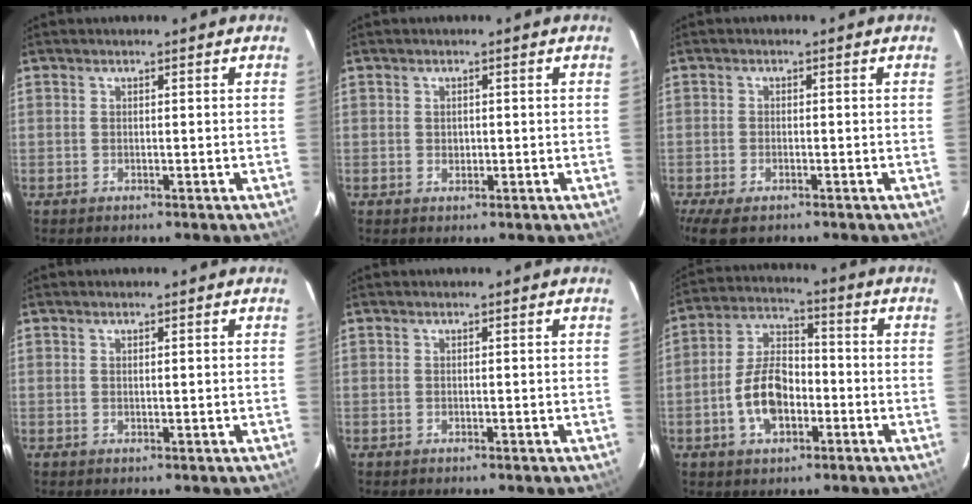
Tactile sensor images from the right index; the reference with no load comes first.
{"total": 1.0, "force": [0.2, 0.9, 0.4], "torque": [-0.004, 0.002, 0.005]}
{"total": 6.4, "force": [-4.2, 2.8, 3.9], "torque": [-0.095, -0.023, -0.077]}
{"total": 0.5, "force": [0.3, 0.1, 0.4], "torque": [-0.008, 0.002, 0.006]}
{"total": 0.0}
{"total": 10.3, "force": [-3.2, 6.0, 7.7], "torque": [-0.154, 0.021, -0.053]}